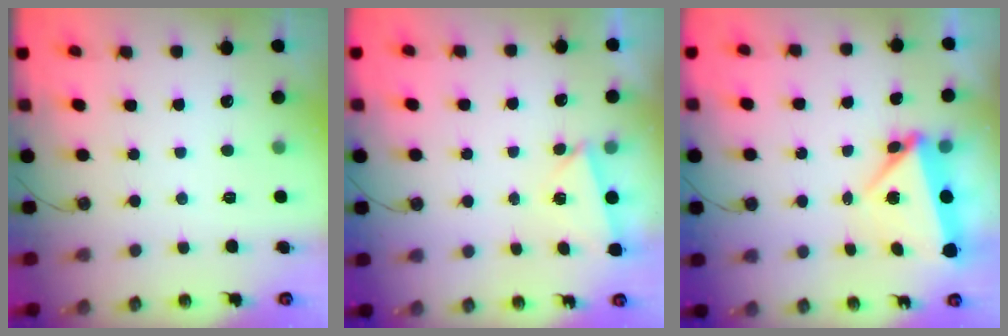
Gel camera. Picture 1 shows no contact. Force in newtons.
{"total": 2.2, "press": 1.2, "slide": 1.8}
{"total": 8.0, "press": 5.0, "slide": 6.2}